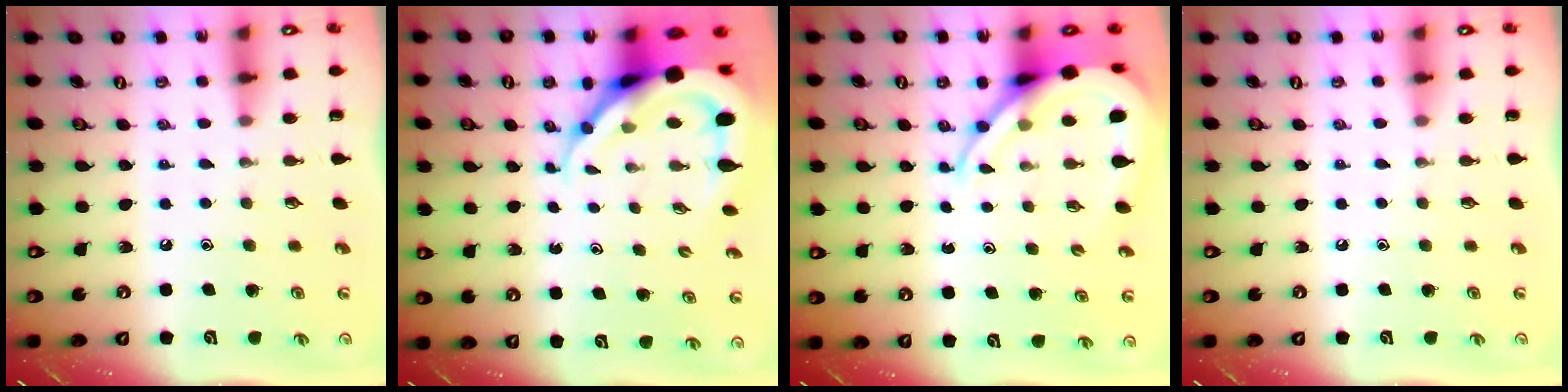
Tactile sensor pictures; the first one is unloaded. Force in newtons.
{"total": 11.8, "press": 11.7, "slide": 1.2}
{"total": 10.9, "press": 10.8, "slide": 0.9}
{"total": 0.0}